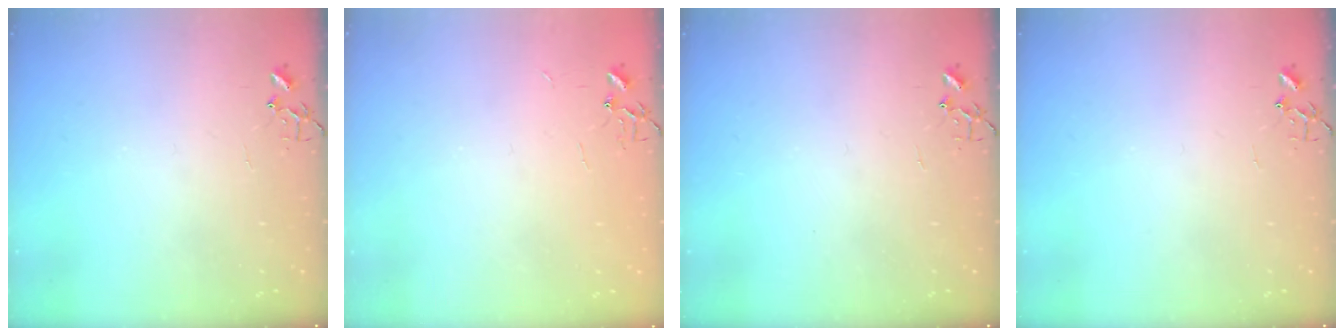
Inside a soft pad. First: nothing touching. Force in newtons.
{"total": 1.7, "press": 1.7, "slide": 0.2}
{"total": 0.0}
{"total": 0.0}